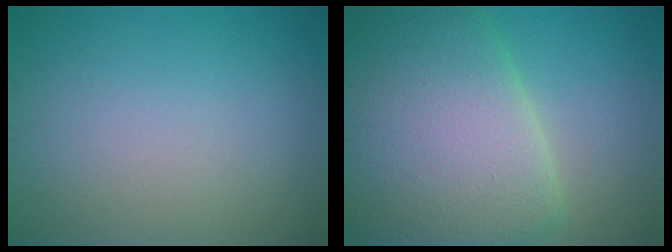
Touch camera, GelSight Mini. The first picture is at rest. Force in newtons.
{"total": 12.8, "press": 12.8, "slide": 0.4}